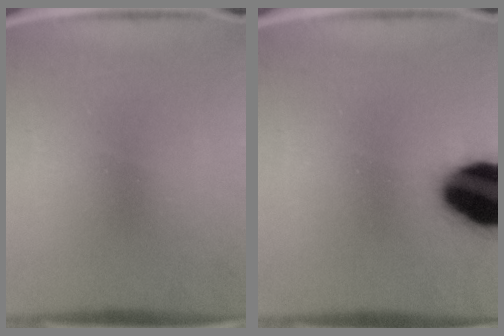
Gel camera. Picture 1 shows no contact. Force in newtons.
{"total": 19.9}